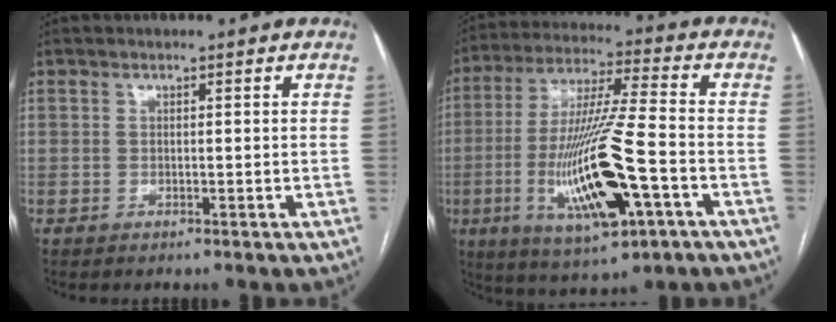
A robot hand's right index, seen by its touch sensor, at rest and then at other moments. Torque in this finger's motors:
{"motor_torque": [2.14, 0.00, 0.91, 0.21]}